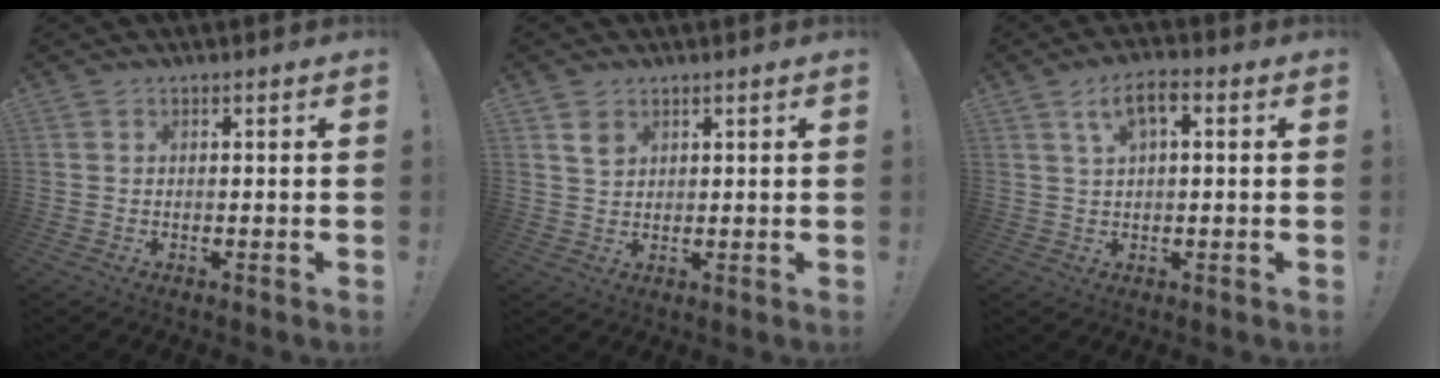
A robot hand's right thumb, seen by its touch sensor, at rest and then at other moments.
{"total": 3.4, "force": [2.1, 2.3, 1.4], "torque": [-0.013, -0.011, 0.037]}
{"total": 5.9, "force": [1.9, 2.5, 5.1], "torque": [-0.082, 0.006, 0.029]}